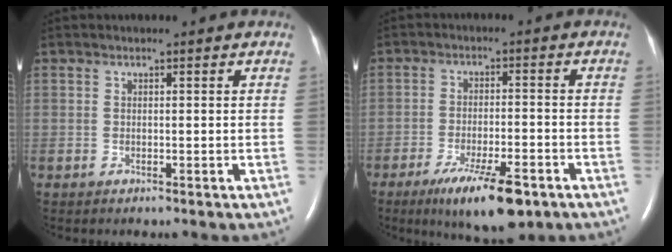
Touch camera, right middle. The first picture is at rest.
{"total": 10.6, "force": [-6.6, 2.1, 8.0], "torque": [-0.137, -0.019, -0.101]}